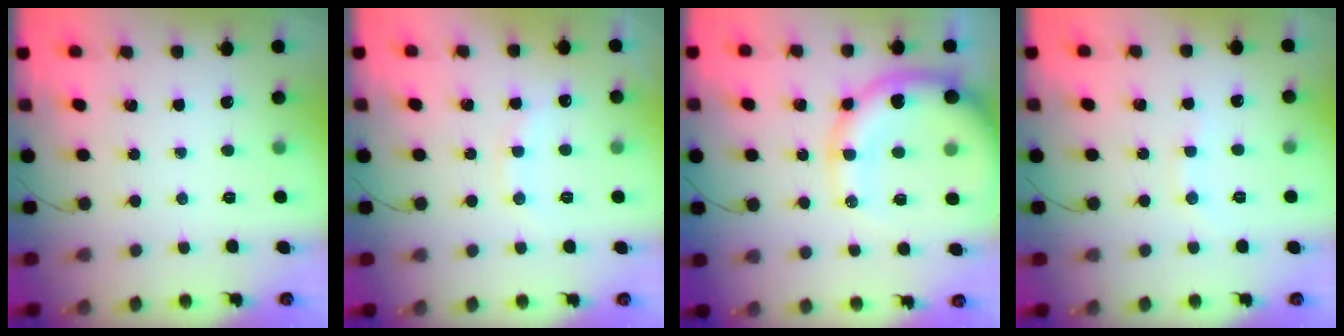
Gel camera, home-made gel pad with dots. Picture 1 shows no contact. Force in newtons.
{"total": 8.4, "press": 8.2, "slide": 1.6}
{"total": 17.9, "press": 17.5, "slide": 3.8}
{"total": 6.5, "press": 6.4, "slide": 1.3}